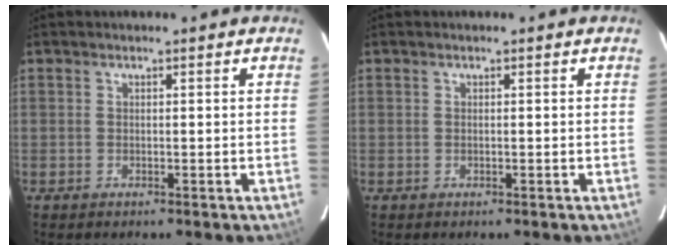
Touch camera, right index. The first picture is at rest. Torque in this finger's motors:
{"motor_torque": [0.00, 0.00, 0.03, 0.00]}